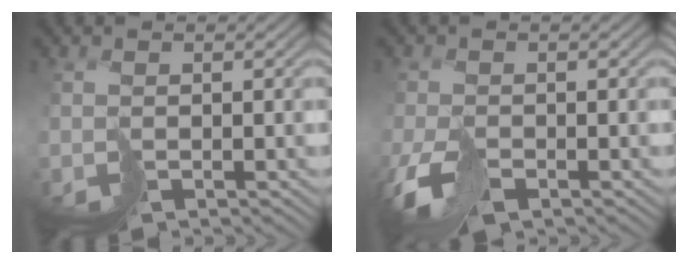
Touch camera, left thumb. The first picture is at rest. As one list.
[{"total": 4.5, "force": [-2.4, 2.3, 3.0], "torque": [-0.060, -0.002, -0.047]}]